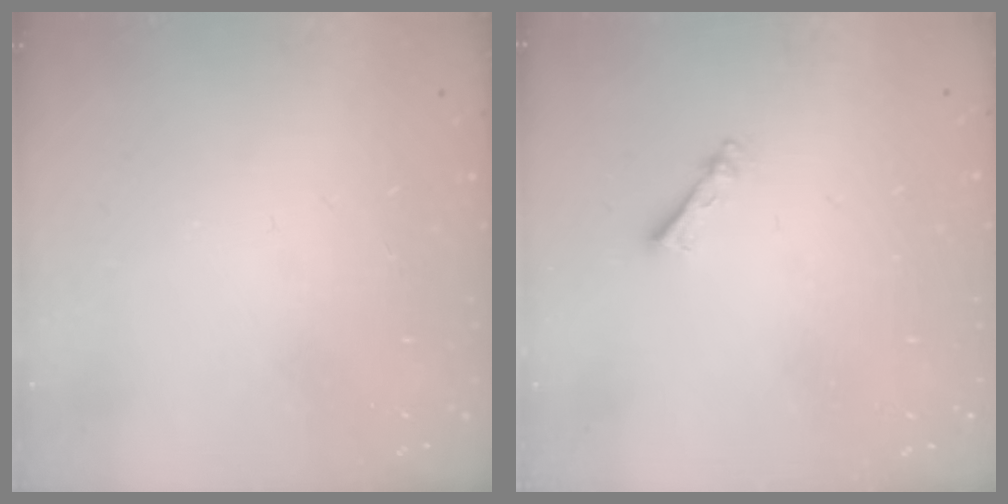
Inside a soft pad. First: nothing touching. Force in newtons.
{"total": 2.5, "press": 2.5, "slide": 0.4}